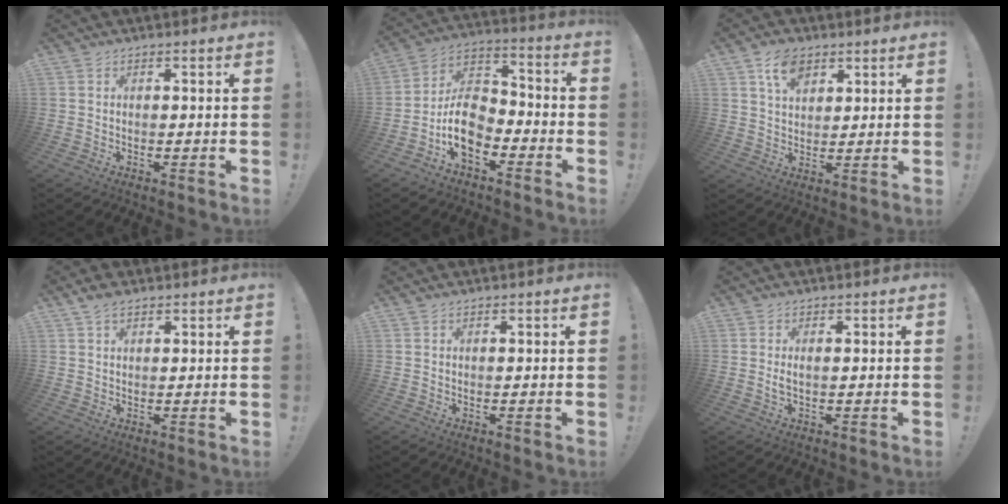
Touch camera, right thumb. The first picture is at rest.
{"total": 12.7, "force": [-6.0, 8.4, 7.5], "torque": [-0.139, 0.038, -0.104]}
{"total": 8.3, "force": [4.8, 5.2, 4.4], "torque": [-0.078, -0.009, 0.090]}
{"total": 3.5, "force": [2.4, 1.6, 1.9], "torque": [-0.032, -0.006, 0.045]}
{"total": 0.0}
{"total": 1.6, "force": [0.2, 0.4, 1.5], "torque": [-0.023, -0.003, 0.000]}